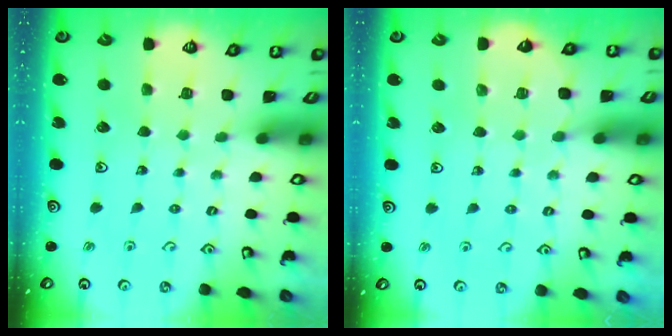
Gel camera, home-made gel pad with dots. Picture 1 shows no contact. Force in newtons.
{"total": 6.9, "press": 6.6, "slide": 1.9}